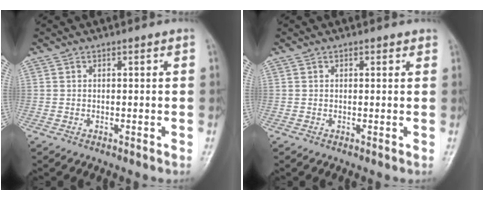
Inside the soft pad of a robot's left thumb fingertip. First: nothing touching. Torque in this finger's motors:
{"motor_torque": [-0.03, 0.00, -0.19, -0.06, 0.01]}